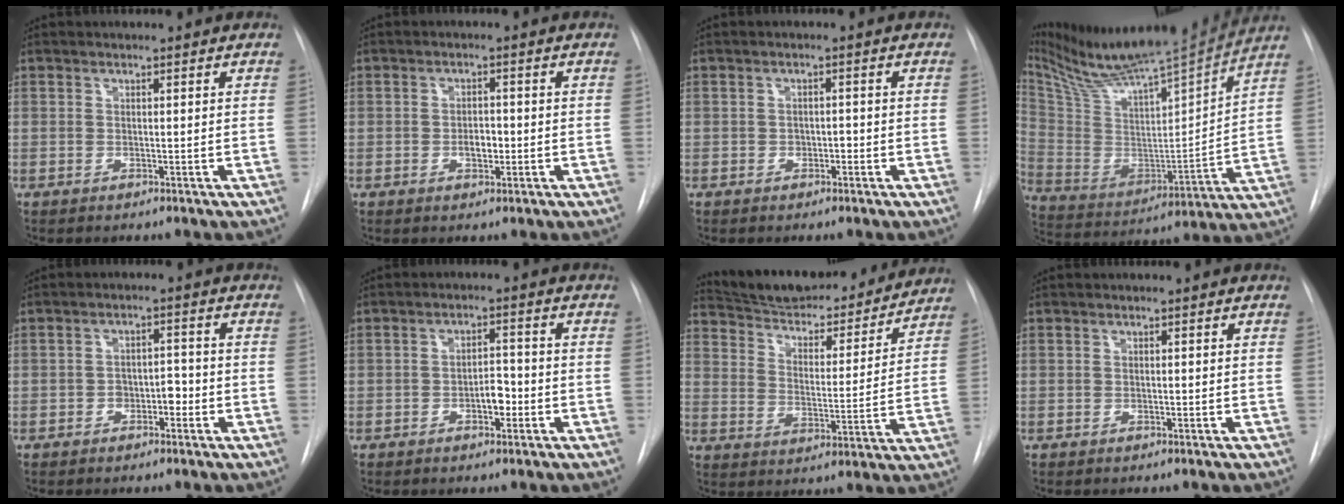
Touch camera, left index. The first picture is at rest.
{"total": 2.4, "force": [-0.6, 1.4, 1.9], "torque": [-0.029, 0.004, -0.008]}
{"total": 1.3, "force": [-0.5, 0.9, 0.8], "torque": [-0.007, 0.004, -0.008]}
{"total": 20.1, "force": [18.0, -0.5, 8.9], "torque": [-0.167, -0.026, 0.305]}
{"total": 3.2, "force": [-1.4, 1.9, 2.1], "torque": [-0.024, 0.014, -0.022]}
{"total": 3.6, "force": [-1.4, 1.7, 2.8], "torque": [-0.037, 0.007, -0.022]}
{"total": 21.4, "force": [19.7, 4.7, 6.9], "torque": [-0.101, -0.005, 0.278]}
{"total": 0.0}